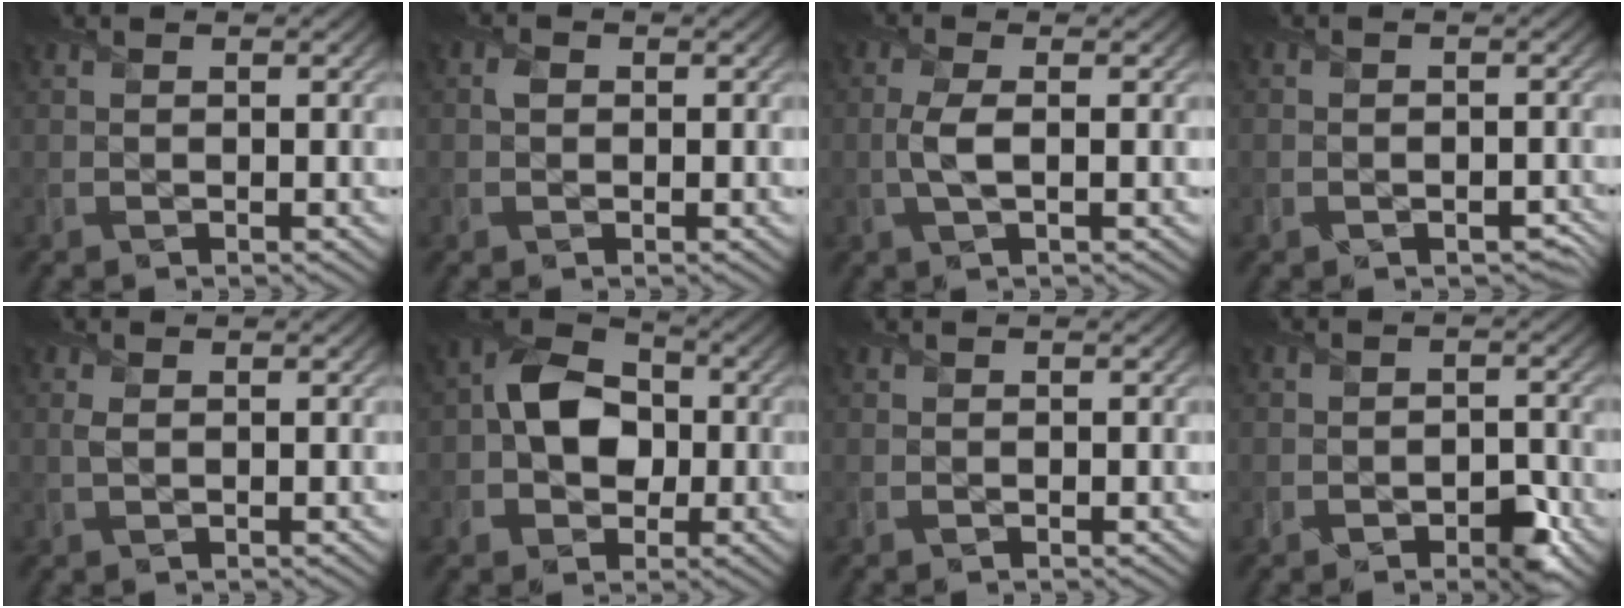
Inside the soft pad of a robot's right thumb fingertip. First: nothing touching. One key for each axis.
{"total": 0.9, "fx": 0.1, "fy": 0.8, "fz": 0.4, "tx": -0.011, "ty": 0.001, "tz": -0.003}
{"total": 2.8, "fx": -0.1, "fy": 0.8, "fz": 2.7, "tx": -0.066, "ty": 0.004, "tz": -0.004}
{"total": 2.2, "fx": -1.1, "fy": 1.8, "fz": 0.8, "tx": -0.003, "ty": -0.003, "tz": -0.011}
{"total": 1.0, "fx": 0.2, "fy": 0.5, "fz": 0.8, "tx": -0.026, "ty": 0.003, "tz": 0.003}
{"total": 8.2, "fx": -0.3, "fy": 6.2, "fz": 5.3, "tx": -0.091, "ty": 0.012, "tz": -0.028}
{"total": 0.0}
{"total": 3.6, "fx": -1.9, "fy": 2.2, "fz": 2.0, "tx": -0.026, "ty": -0.004, "tz": -0.035}